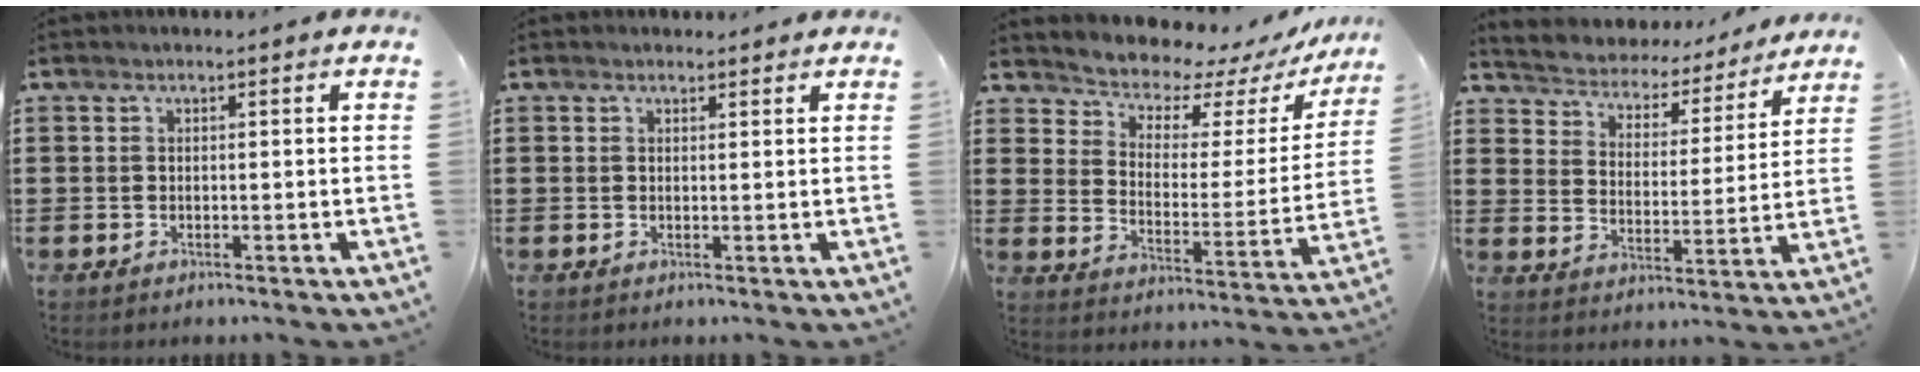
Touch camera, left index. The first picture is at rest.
{"total": 1.0, "force": [0.9, 0.4, 0.0], "torque": [-0.003, 0.002, 0.019]}
{"total": 5.7, "force": [5.4, 1.7, 0.6], "torque": [-0.040, -0.051, 0.089]}
{"total": 3.7, "force": [3.6, 0.9, -0.2], "torque": [-0.023, -0.031, 0.053]}